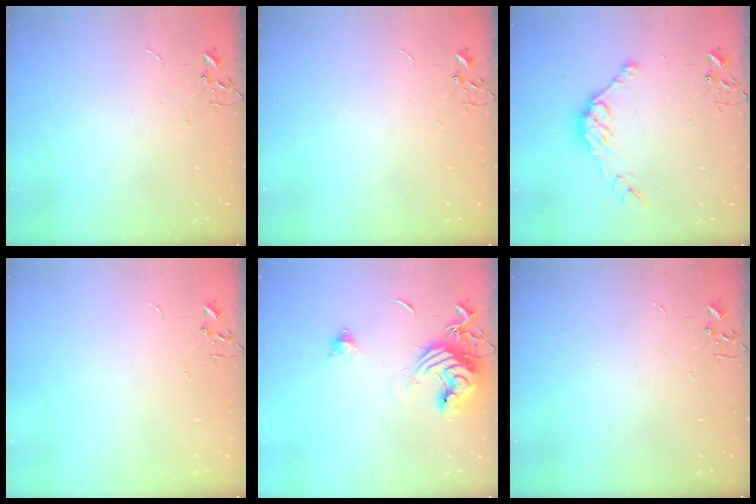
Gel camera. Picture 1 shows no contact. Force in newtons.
{"total": 0.0}
{"total": 10.9, "press": 10.8, "slide": 0.9}
{"total": 0.0}
{"total": 13.5, "press": 13.4, "slide": 1.7}
{"total": 0.0}